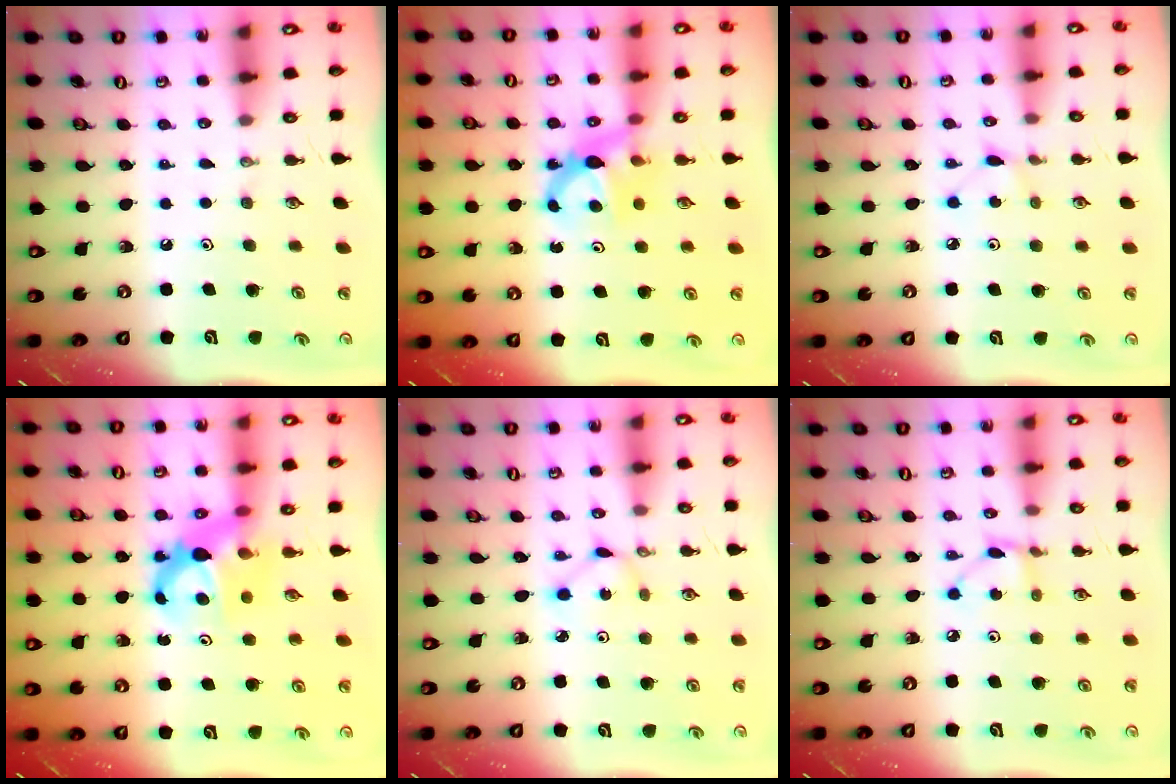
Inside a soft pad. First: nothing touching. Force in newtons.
{"total": 6.5, "press": 6.5, "slide": 0.4}
{"total": 3.0, "press": 3.0, "slide": 0.3}
{"total": 6.7, "press": 6.7, "slide": 0.4}
{"total": 1.6, "press": 1.6, "slide": 0.2}
{"total": 4.4, "press": 4.3, "slide": 0.5}